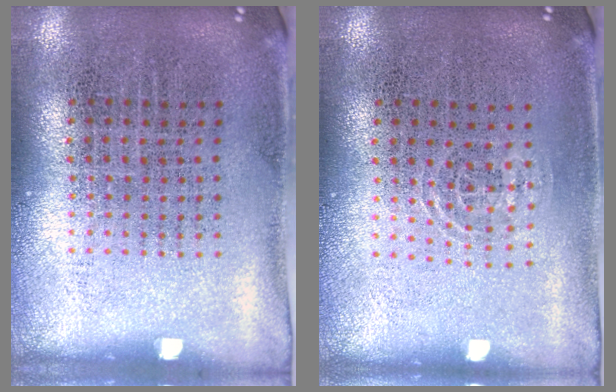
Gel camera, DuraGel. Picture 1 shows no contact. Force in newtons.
{"total": 0.8, "press": 0.5, "slide": 0.6}